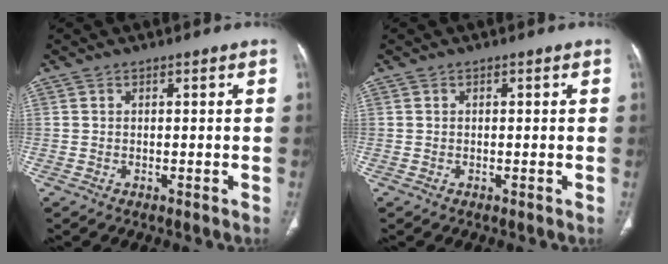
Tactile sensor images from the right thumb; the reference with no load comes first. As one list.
[{"total": 0.0}]